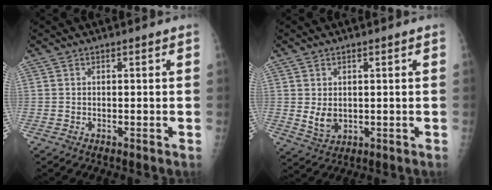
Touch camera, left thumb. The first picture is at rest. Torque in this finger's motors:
{"motor_torque": [-0.24, 0.35, 0.26, -0.38, 0.01]}